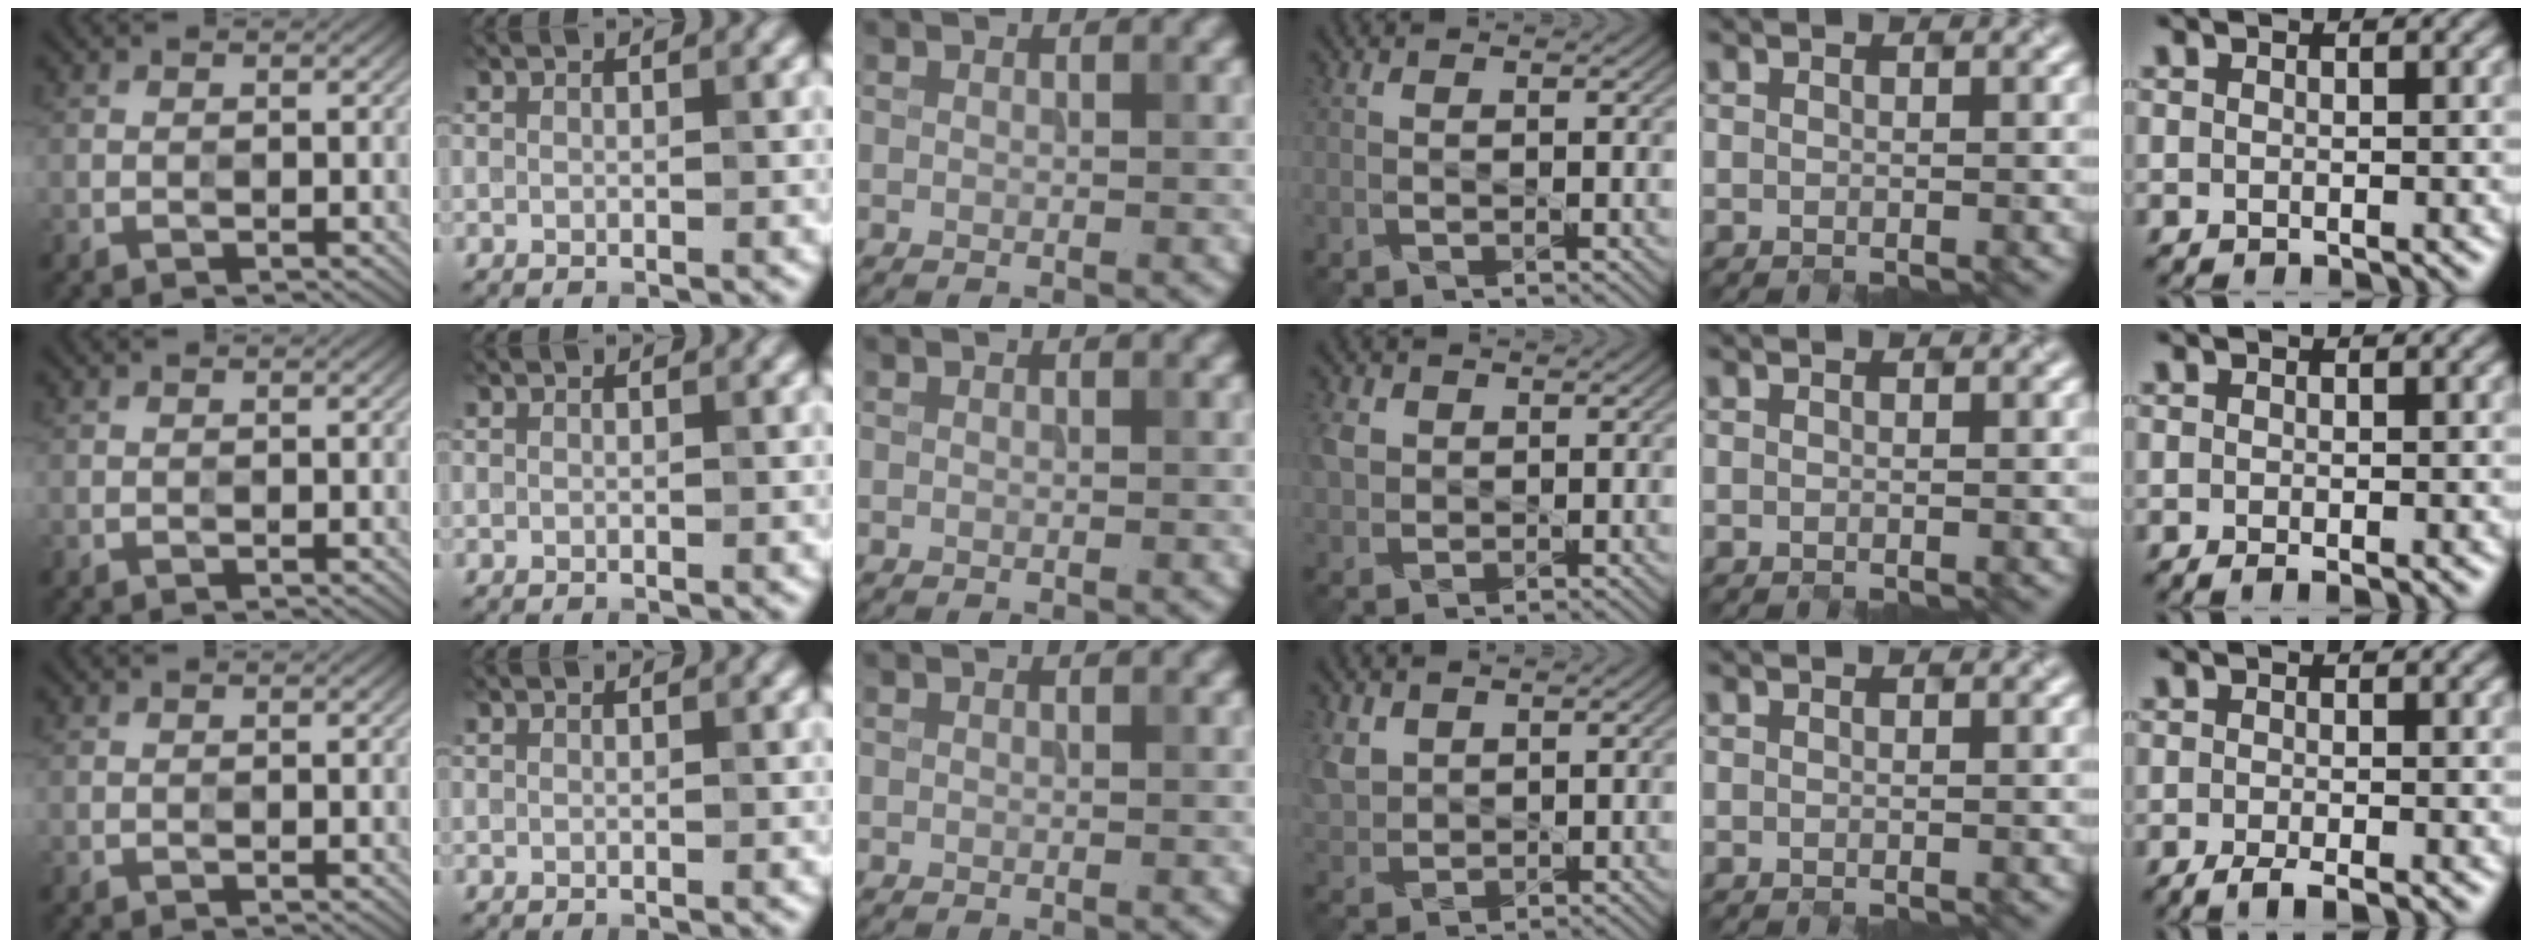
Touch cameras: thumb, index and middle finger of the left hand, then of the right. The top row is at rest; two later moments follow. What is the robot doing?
{"motion": "close", "object": "jewelry box"}